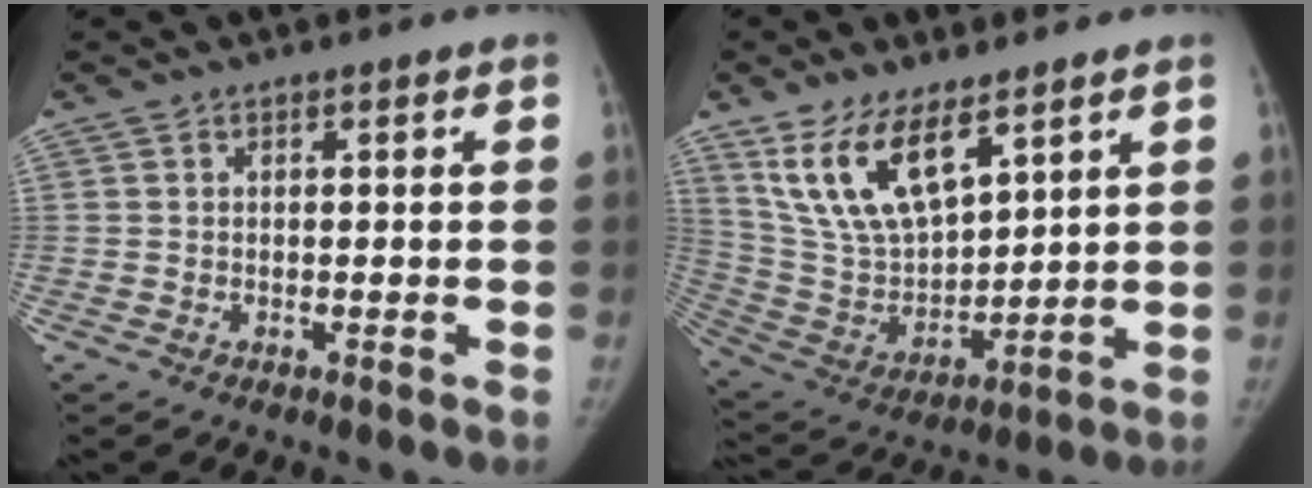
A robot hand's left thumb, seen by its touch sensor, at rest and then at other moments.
{"total": 15.7, "force": [9.5, 7.0, 10.4], "torque": [-0.171, -0.040, 0.202]}